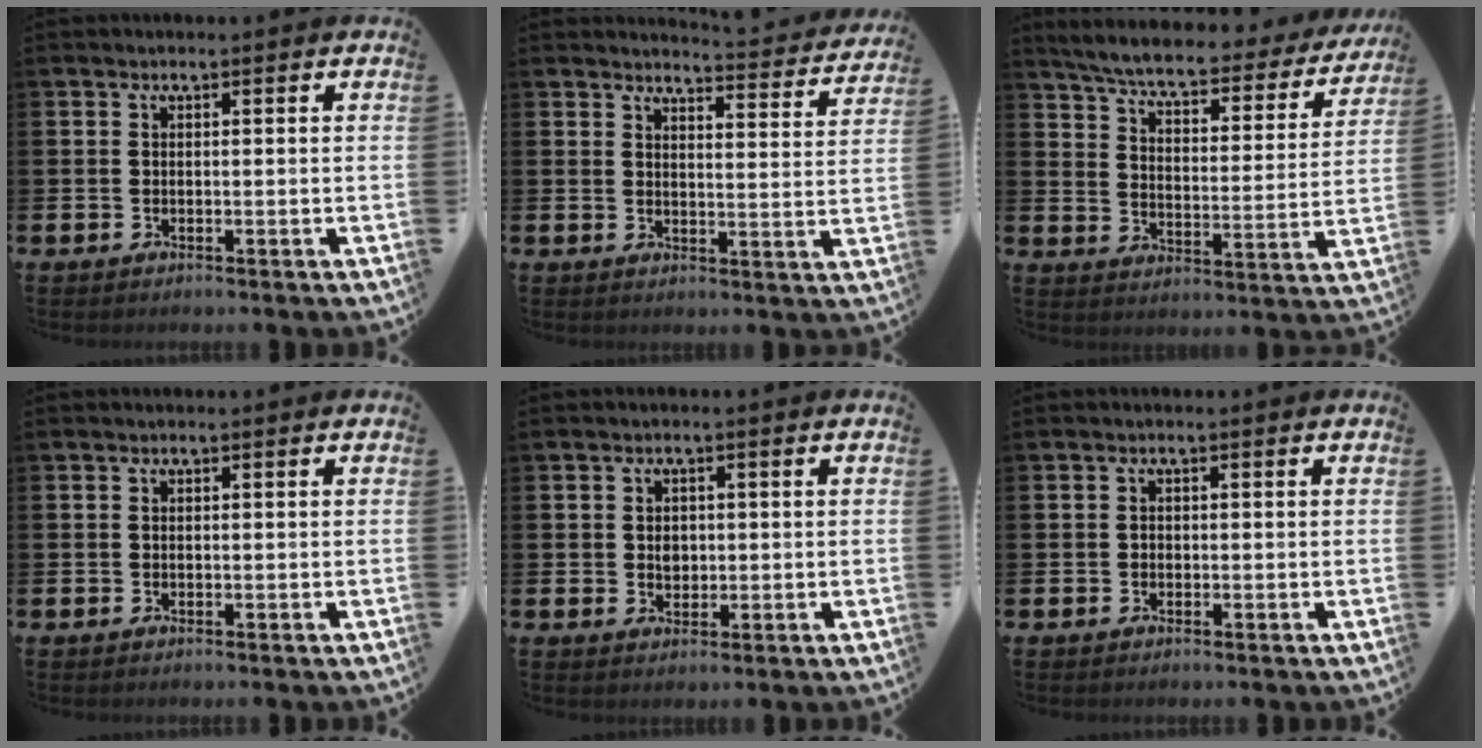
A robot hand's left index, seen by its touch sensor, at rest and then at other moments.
{"total": 4.0, "force": [4.0, 0.1, 0.5], "torque": [-0.008, -0.036, 0.065]}
{"total": 6.1, "force": [5.5, 0.8, 2.5], "torque": [-0.074, -0.043, 0.087]}
{"total": 0.0}
{"total": 2.0, "force": [0.4, 1.7, 1.1], "torque": [-0.006, 0.002, 0.002]}
{"total": 0.7, "force": [-0.2, 0.6, 0.2], "torque": [-0.002, 0.004, -0.006]}